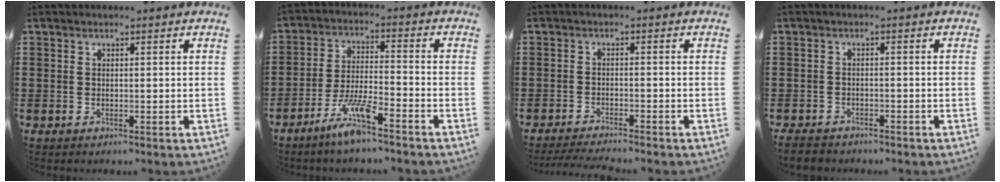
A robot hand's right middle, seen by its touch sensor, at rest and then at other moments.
{"total": 6.9, "force": [-5.1, 0.8, 4.6], "torque": [-0.100, -0.007, -0.098]}
{"total": 2.5, "force": [-2.4, -0.1, 0.7], "torque": [-0.012, 0.001, -0.048]}
{"total": 2.1, "force": [-2.0, 0.6, 0.4], "torque": [-0.019, -0.001, -0.044]}